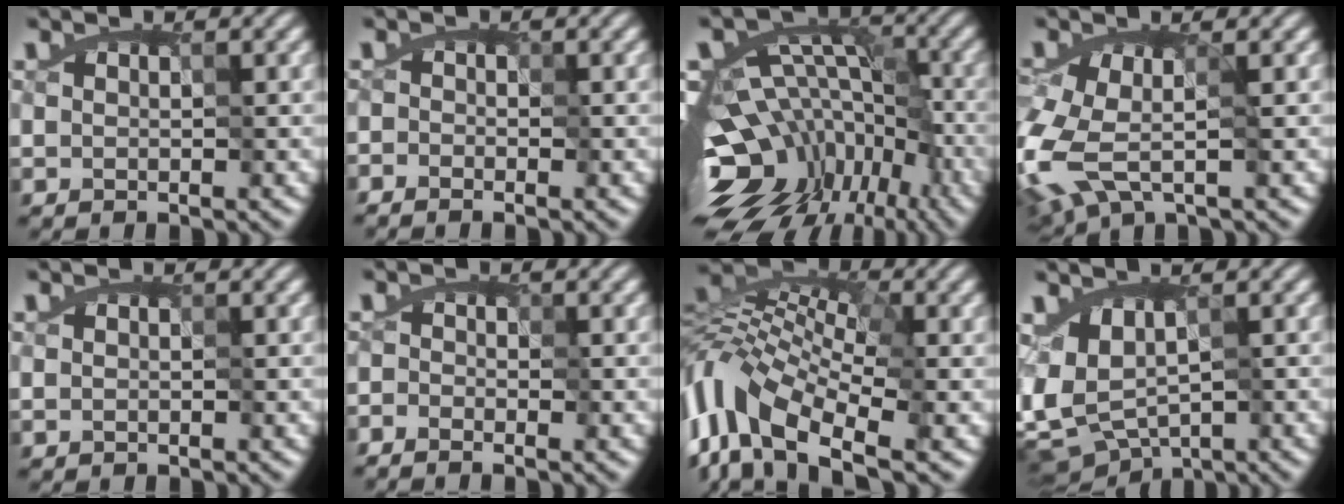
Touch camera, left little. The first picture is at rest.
{"total": 1.0, "force": [-0.8, 0.5, 0.2], "torque": [0.002, 0.004, -0.029]}
{"total": 14.2, "force": [-8.0, 8.8, 7.7], "torque": [-0.121, 0.007, -0.131]}
{"total": 5.8, "force": [-2.5, 2.7, 4.5], "torque": [-0.106, -0.005, -0.059]}
{"total": 0.0}
{"total": 1.8, "force": [-1.4, 0.9, 0.6], "torque": [-0.003, 0.008, -0.037]}
{"total": 10.8, "force": [-4.0, 5.2, 8.6], "torque": [-0.177, 0.017, -0.090]}
{"total": 4.1, "force": [-0.8, 2.7, 2.9], "torque": [-0.056, -0.008, -0.015]}